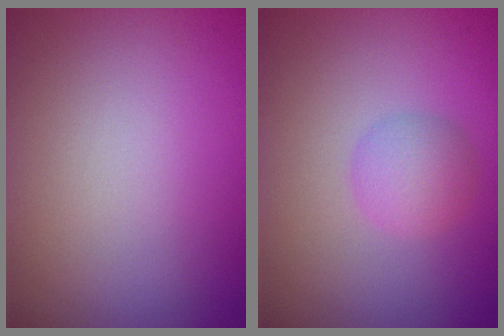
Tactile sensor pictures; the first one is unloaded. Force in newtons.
{"total": 2.1, "press": 2.1, "slide": 0.1}